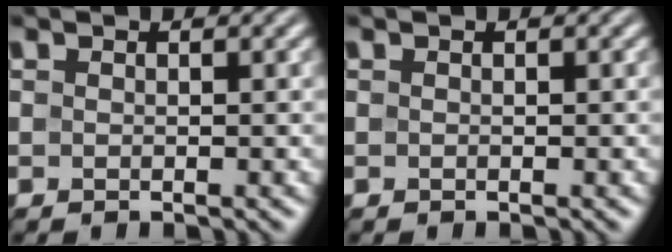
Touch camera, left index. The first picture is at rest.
{"total": 0.0}